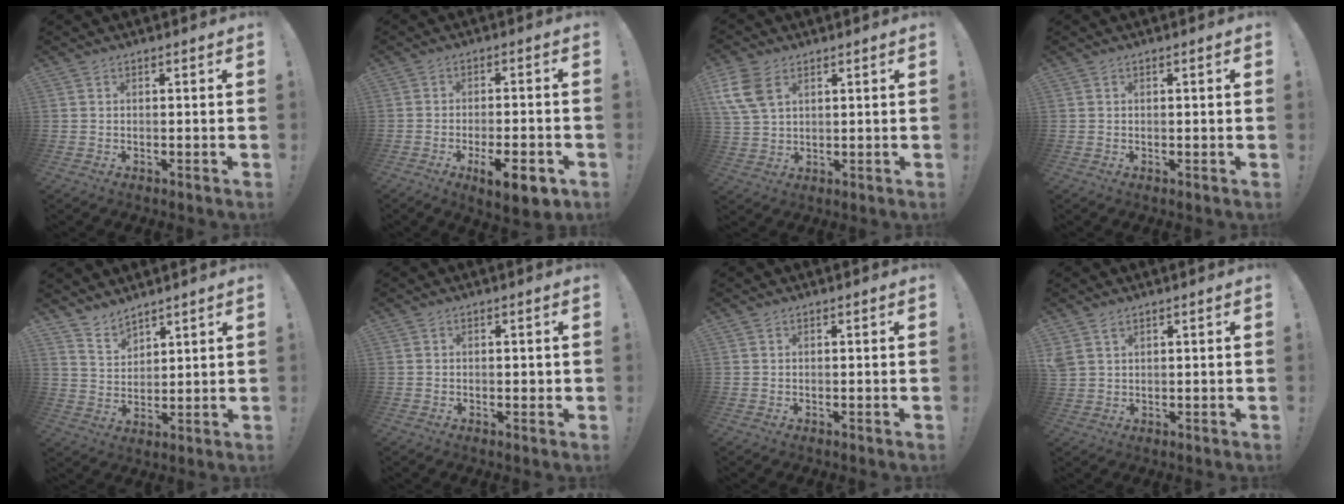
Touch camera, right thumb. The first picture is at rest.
{"total": 9.3, "force": [-4.5, 2.5, 7.7], "torque": [-0.106, 0.016, -0.070]}
{"total": 9.9, "force": [4.4, 6.4, 6.0], "torque": [-0.126, -0.010, 0.087]}
{"total": 0.8, "force": [0.2, -0.1, 0.7], "torque": [-0.014, -0.001, 0.004]}
{"total": 6.4, "force": [5.7, 2.6, 1.3], "torque": [-0.035, -0.041, 0.111]}
{"total": 0.9, "force": [0.0, 0.6, 0.7], "torque": [-0.004, -0.001, -0.001]}
{"total": 0.0}
{"total": 3.1, "force": [2.0, 1.8, 1.6], "torque": [-0.026, -0.008, 0.039]}